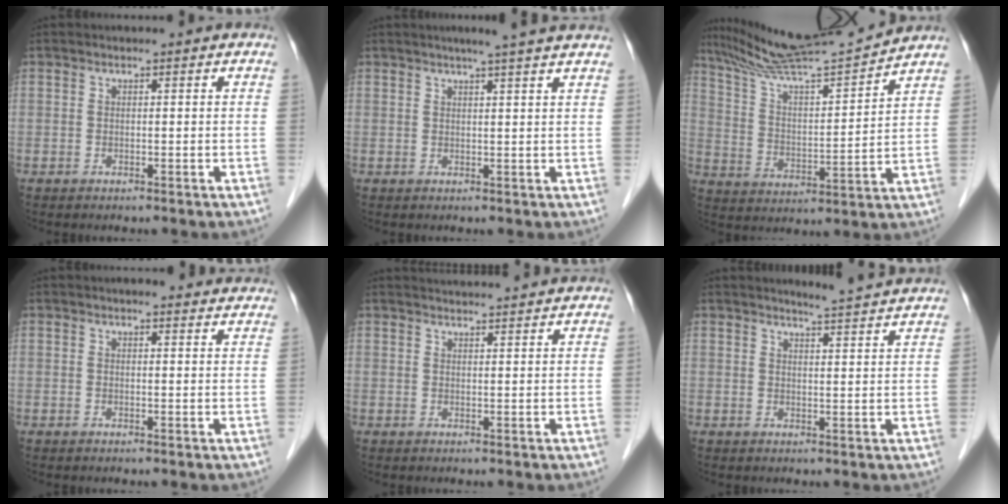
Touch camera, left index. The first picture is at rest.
{"total": 6.4, "force": [5.3, -0.8, 3.6], "torque": [-0.050, 0.013, 0.060]}
{"total": 15.2, "force": [14.2, -1.4, 5.0], "torque": [-0.100, -0.006, 0.245]}
{"total": 7.1, "force": [6.6, 1.3, 2.3], "torque": [-0.017, 0.009, 0.062]}
{"total": 7.0, "force": [6.8, -0.2, 1.6], "torque": [-0.023, 0.024, 0.080]}
{"total": 6.5, "force": [6.1, -0.9, 1.8], "torque": [-0.037, 0.001, 0.070]}